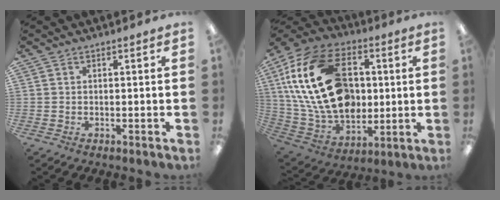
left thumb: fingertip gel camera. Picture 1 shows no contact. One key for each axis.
{"total": 26.5, "fx": 5.1, "fy": 17.7, "fz": 19.1, "tx": -0.396, "ty": 0.004, "tz": 0.093}